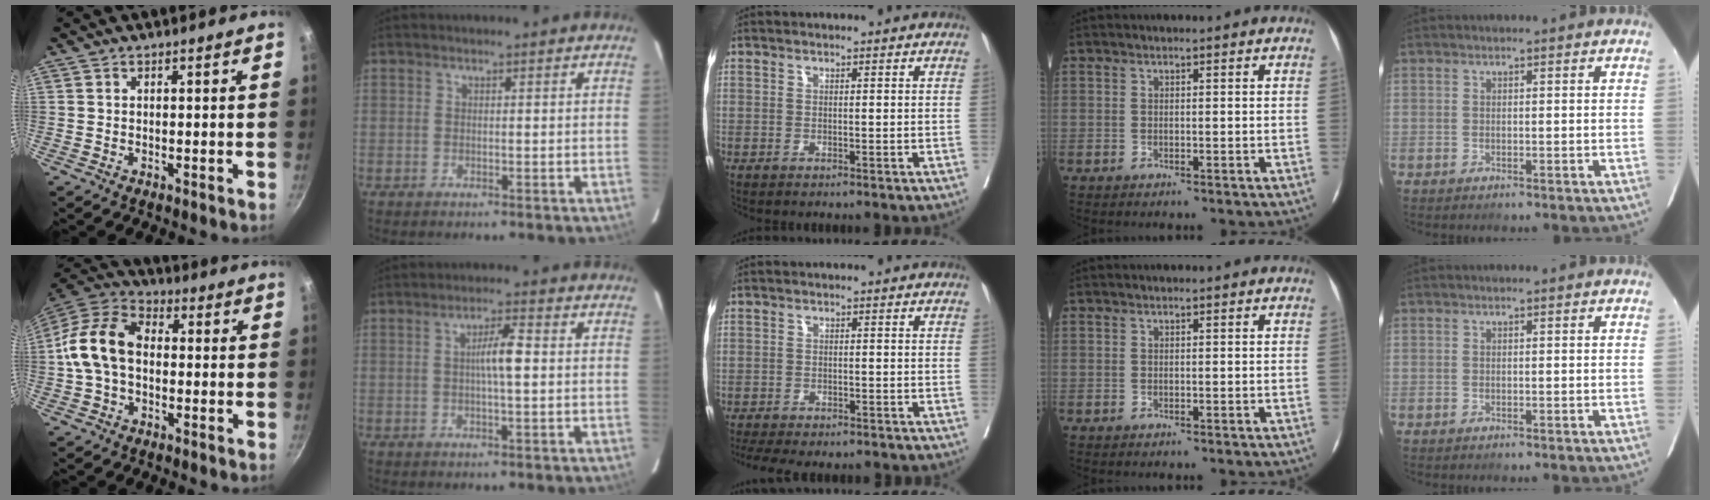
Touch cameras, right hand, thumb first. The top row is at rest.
{"thumb": {"total": 13.8, "force": [-0.5, 9.4, 10.1], "torque": [-0.197, 0.037, -0.018]}, "index": {"total": 4.3, "force": [0.2, 0.3, 4.3], "torque": [-0.077, 0.006, 0.002]}, "middle": {"total": 9.8, "force": [-8.7, 2.6, 3.7], "torque": [-0.057, -0.007, -0.119]}}